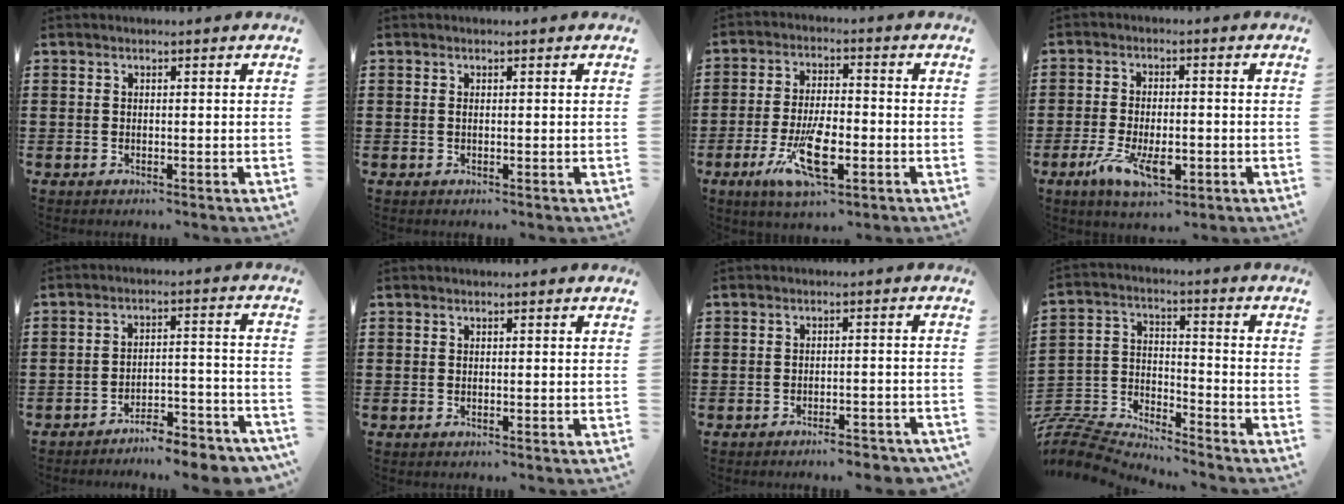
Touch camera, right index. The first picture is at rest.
{"total": 0.0}
{"total": 10.2, "force": [-3.9, 3.8, 8.6], "torque": [-0.181, -0.007, -0.067]}
{"total": 7.3, "force": [-2.6, 3.3, 5.9], "torque": [-0.113, -0.007, -0.048]}
{"total": 5.9, "force": [-5.8, 0.3, 1.1], "torque": [-0.016, 0.013, -0.113]}
{"total": 0.0}
{"total": 3.1, "force": [-2.9, 0.2, 0.9], "torque": [-0.017, 0.001, -0.059]}
{"total": 7.6, "force": [-7.4, 1.3, 0.9], "torque": [-0.040, -0.001, -0.156]}